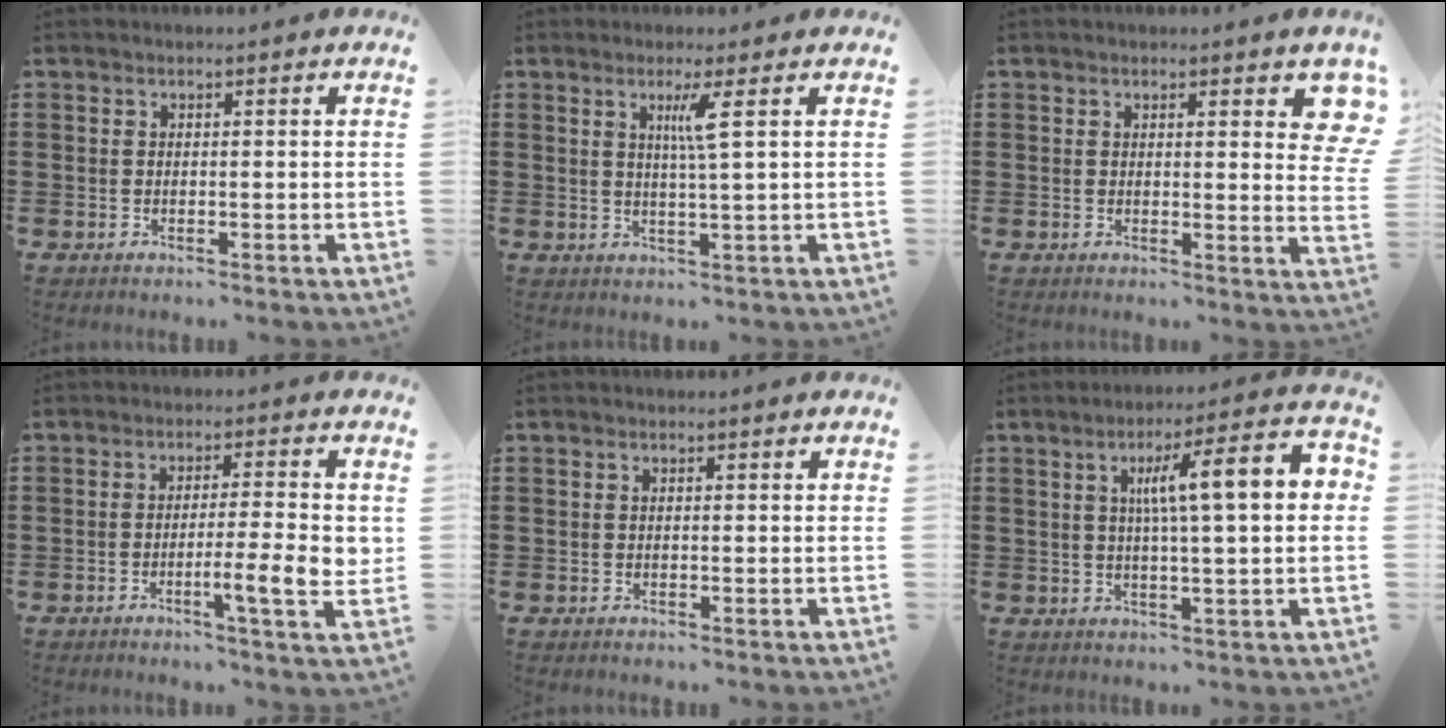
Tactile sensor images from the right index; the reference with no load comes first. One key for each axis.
{"total": 3.5, "fx": 1.2, "fy": -0.8, "fz": 3.2, "tx": -0.064, "ty": -0.010, "tz": 0.017}
{"total": 3.0, "fx": 2.0, "fy": 0.8, "fz": 2.2, "tx": -0.025, "ty": -0.003, "tz": 0.031}
{"total": 8.3, "fx": -1.6, "fy": 0.9, "fz": 8.1, "tx": -0.124, "ty": -0.010, "tz": -0.024}
{"total": 0.0}
{"total": 10.5, "fx": 2.2, "fy": 1.5, "fz": 10.2, "tx": -0.177, "ty": 0.002, "tz": 0.027}